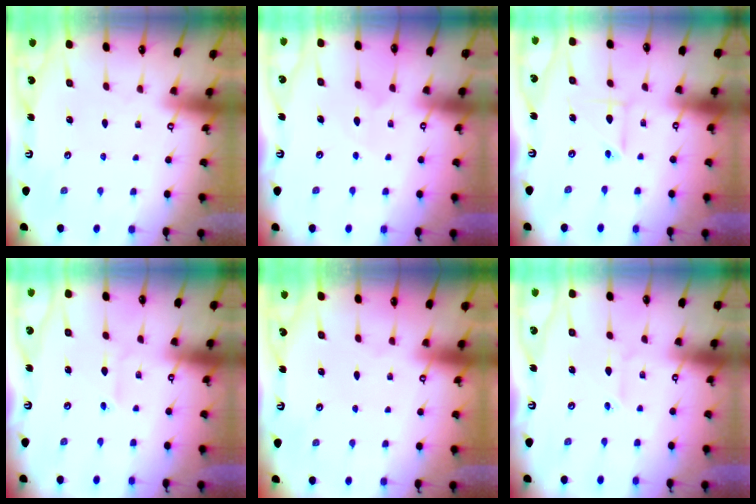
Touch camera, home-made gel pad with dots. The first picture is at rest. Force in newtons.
{"total": 5.3, "press": 5.3, "slide": 0.7}
{"total": 5.1, "press": 5.1, "slide": 0.4}
{"total": 2.5, "press": 2.4, "slide": 0.6}
{"total": 0.0}
{"total": 2.4, "press": 2.2, "slide": 1.0}